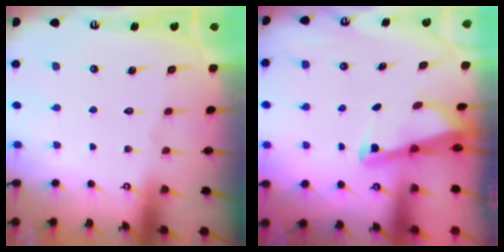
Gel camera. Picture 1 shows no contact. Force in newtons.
{"total": 2.5, "press": 2.5, "slide": 0.2}